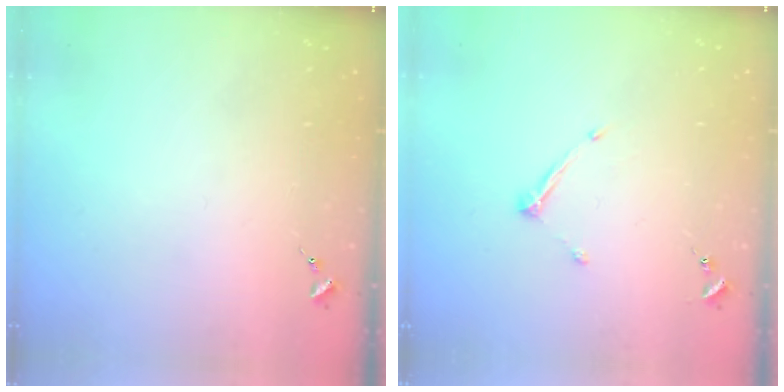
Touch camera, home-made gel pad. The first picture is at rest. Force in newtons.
{"total": 5.9, "press": 5.9, "slide": 0.6}